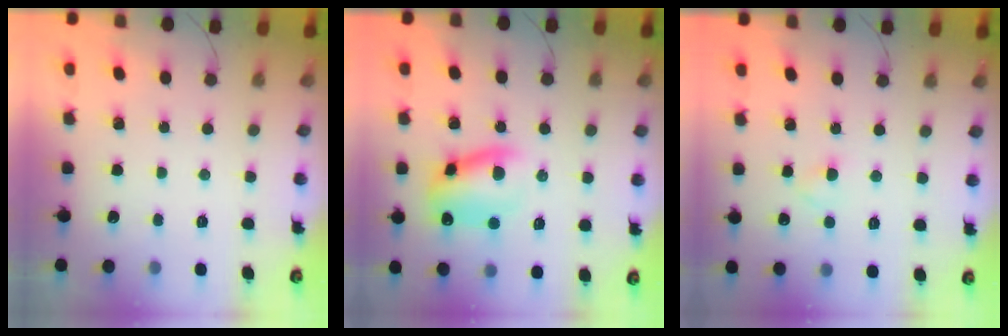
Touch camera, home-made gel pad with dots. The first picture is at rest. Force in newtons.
{"total": 11.4, "press": 11.3, "slide": 1.6}
{"total": 2.1, "press": 1.9, "slide": 0.9}